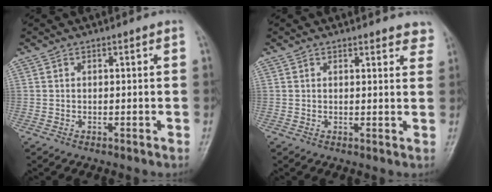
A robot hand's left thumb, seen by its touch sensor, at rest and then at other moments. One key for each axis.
{"total": 4.5, "fx": 4.1, "fy": 1.4, "fz": 1.2, "tx": 0.014, "ty": -0.018, "tz": 0.031}